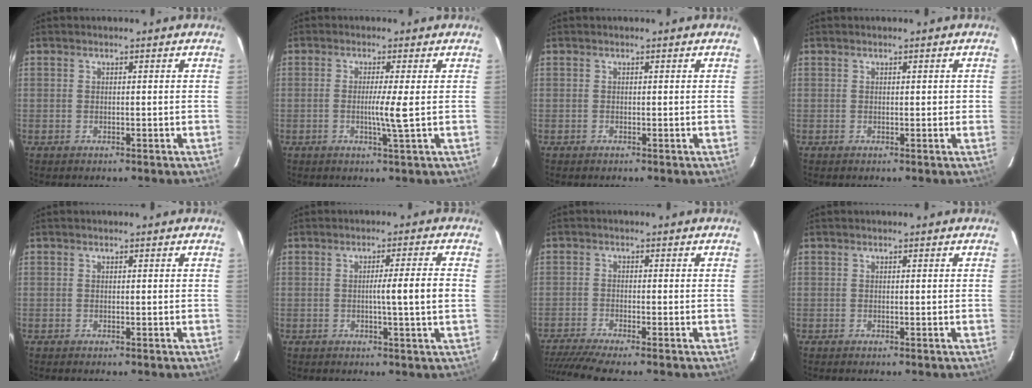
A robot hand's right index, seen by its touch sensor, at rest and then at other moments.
{"total": 3.3, "force": [-0.2, -0.9, 3.2], "torque": [-0.061, -0.005, -0.003]}
{"total": 0.0}
{"total": 0.8, "force": [0.2, 0.5, 0.6], "torque": [-0.006, 0.006, 0.004]}
{"total": 0.0}
{"total": 5.1, "force": [-0.2, -1.0, 4.9], "torque": [-0.072, -0.002, -0.004]}
{"total": 7.1, "force": [-6.1, -0.8, 3.6], "torque": [-0.059, -0.016, -0.102]}
{"total": 0.0}